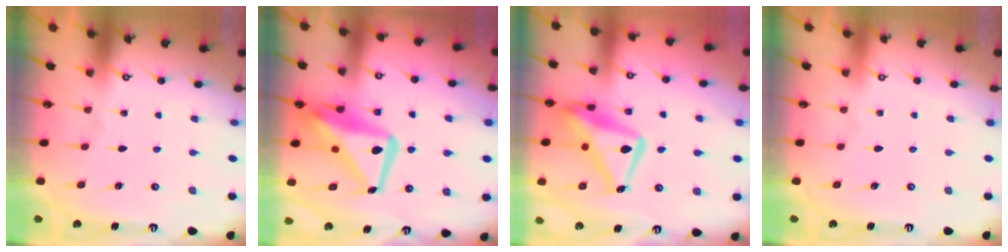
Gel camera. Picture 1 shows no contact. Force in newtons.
{"total": 18.0, "press": 18.0, "slide": 1.7}
{"total": 18.5, "press": 18.4, "slide": 1.7}
{"total": 3.9, "press": 3.9, "slide": 0.1}